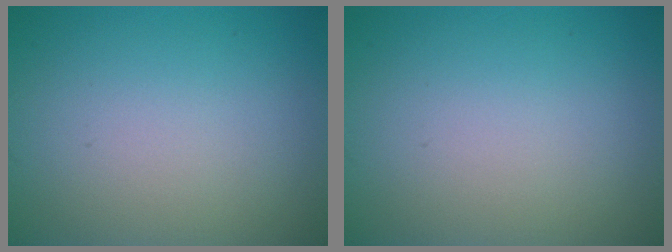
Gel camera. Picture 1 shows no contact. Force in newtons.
{"total": 0.0}